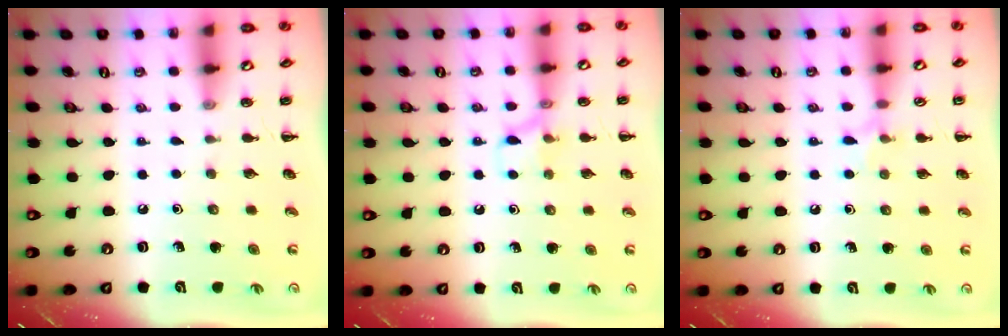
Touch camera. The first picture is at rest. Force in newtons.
{"total": 7.6, "press": 7.5, "slide": 1.1}
{"total": 6.1, "press": 5.9, "slide": 1.8}